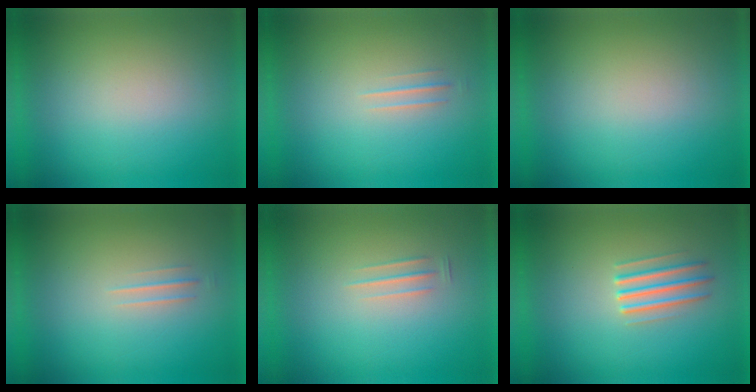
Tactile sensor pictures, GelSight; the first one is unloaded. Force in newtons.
{"total": 1.5}
{"total": 1.2}
{"total": 1.5}
{"total": 1.4}
{"total": 2.8}